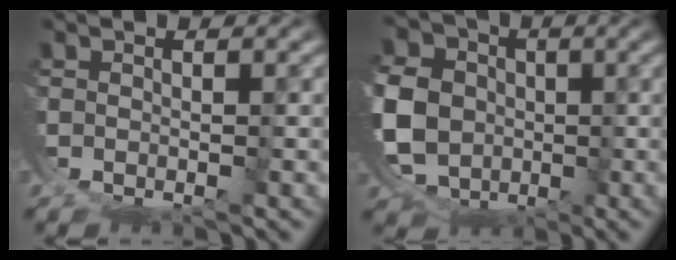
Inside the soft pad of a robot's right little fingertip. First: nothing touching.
{"total": 15.1, "force": [-0.5, 13.3, 7.2], "torque": [-0.174, -0.059, 0.001]}